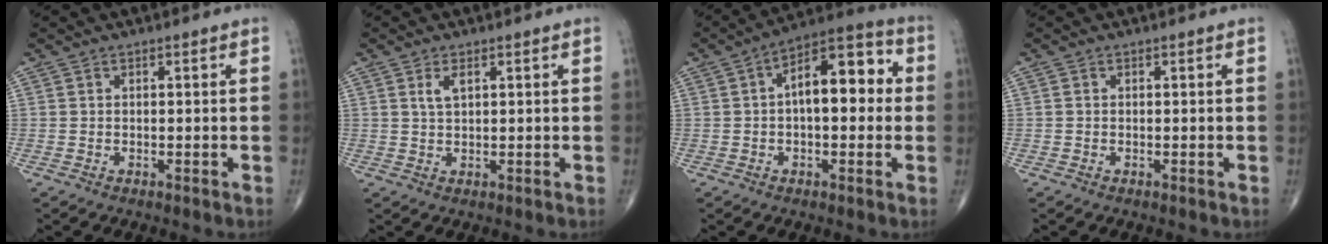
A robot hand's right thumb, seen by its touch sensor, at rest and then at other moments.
{"total": 2.4, "force": [1.1, 1.1, 1.9], "torque": [-0.040, 0.000, 0.024]}
{"total": 13.3, "force": [1.2, 6.4, 11.6], "torque": [-0.146, 0.035, 0.007]}
{"total": 0.0}